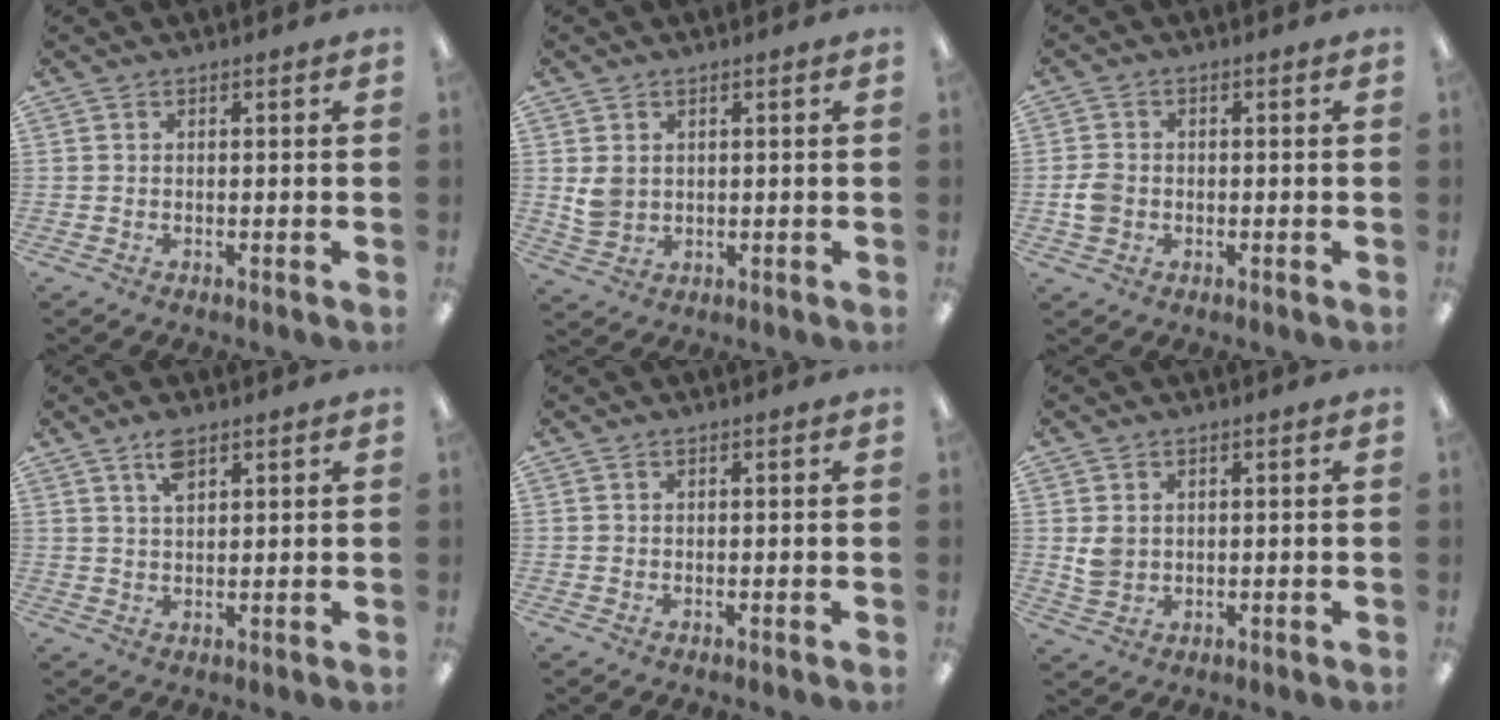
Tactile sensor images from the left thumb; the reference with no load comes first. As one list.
[{"total": 4.2, "force": [1.3, 3.3, 2.2], "torque": [-0.036, 0.001, 0.027]}, {"total": 3.9, "force": [-0.6, 3.2, 2.0], "torque": [-0.026, 0.004, -0.011]}, {"total": 4.9, "force": [3.2, 2.0, 3.2], "torque": [-0.064, -0.001, 0.055]}, {"total": 0.6, "force": [0.2, 0.5, 0.2], "torque": [-0.005, 0.003, 0.003]}, {"total": 3.7, "force": [1.2, 2.9, 1.9], "torque": [-0.030, 0.000, 0.023]}]